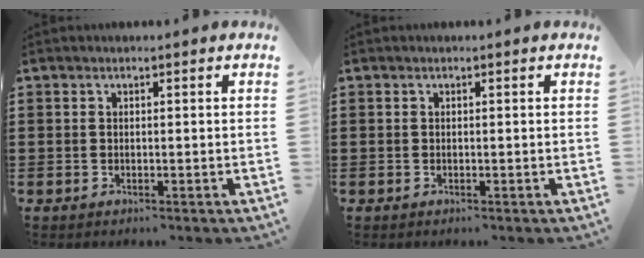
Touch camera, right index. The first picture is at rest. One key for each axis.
{"total": 0.0}